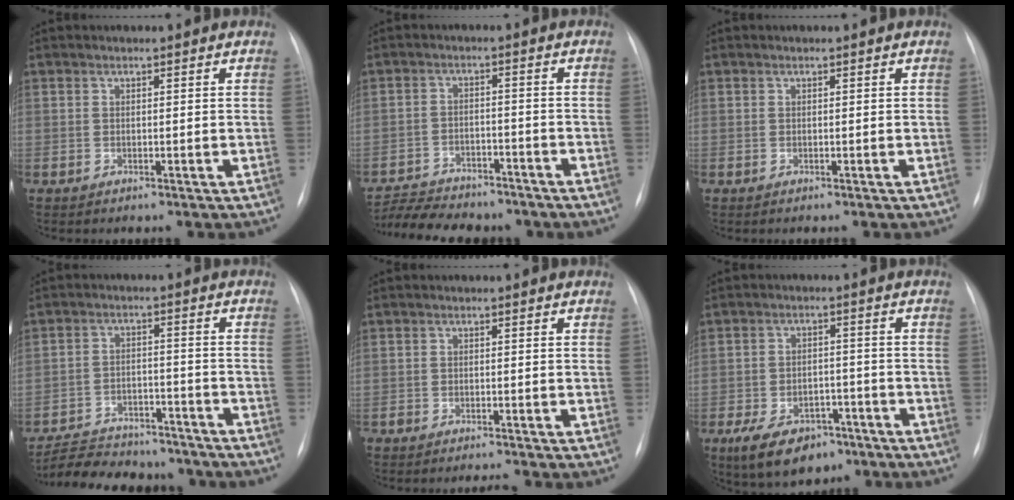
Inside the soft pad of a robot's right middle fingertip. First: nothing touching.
{"total": 10.3, "force": [-9.4, 3.0, 3.0], "torque": [-0.052, 0.007, -0.138]}
{"total": 0.0}
{"total": 14.6, "force": [-13.4, 4.2, 4.1], "torque": [-0.068, 0.025, -0.188]}
{"total": 1.5, "force": [-1.4, -0.2, 0.3], "torque": [-0.006, -0.007, -0.022]}
{"total": 9.8, "force": [-6.3, 5.4, 5.2], "torque": [-0.089, 0.005, -0.095]}